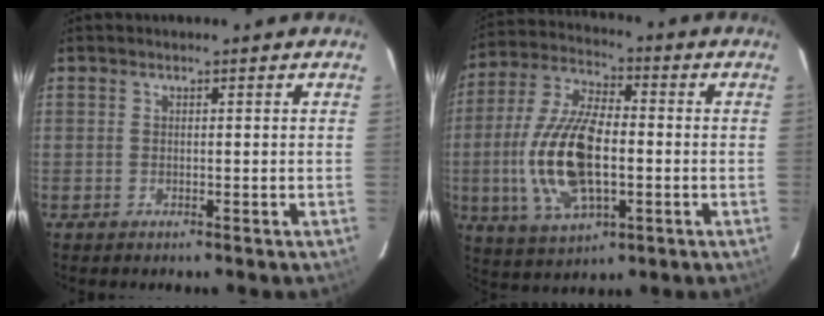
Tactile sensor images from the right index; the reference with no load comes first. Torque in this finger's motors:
{"motor_torque": [2.14, 0.00, 1.03, 0.21]}